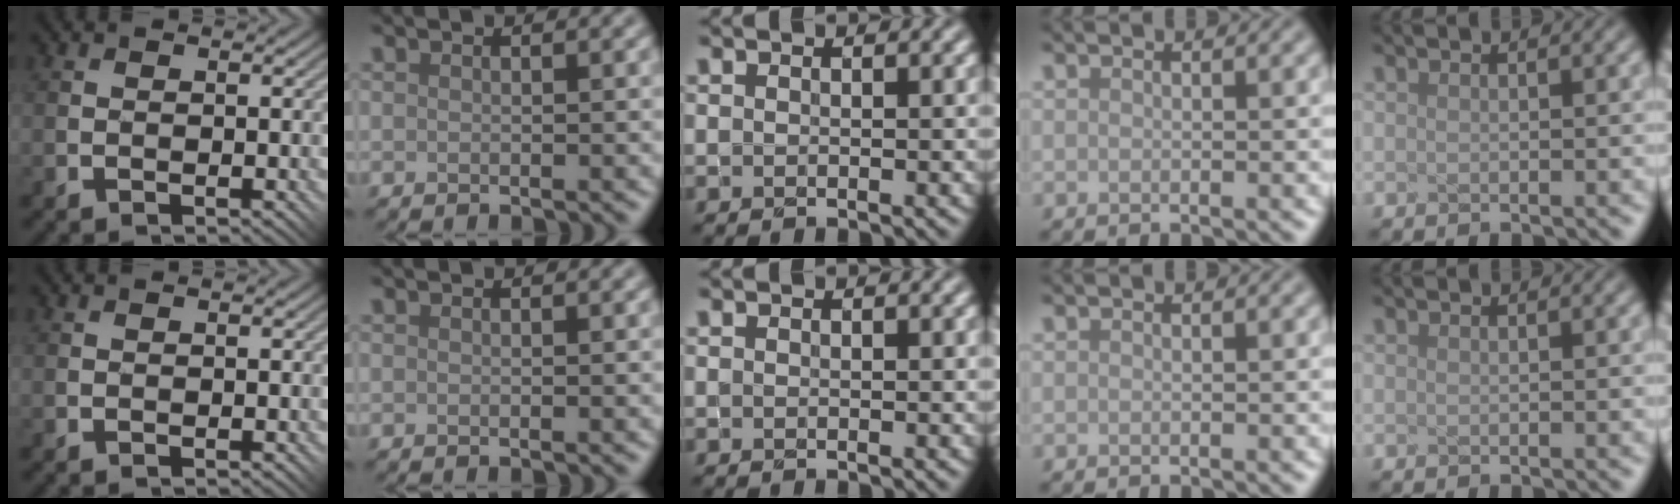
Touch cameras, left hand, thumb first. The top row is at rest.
{}